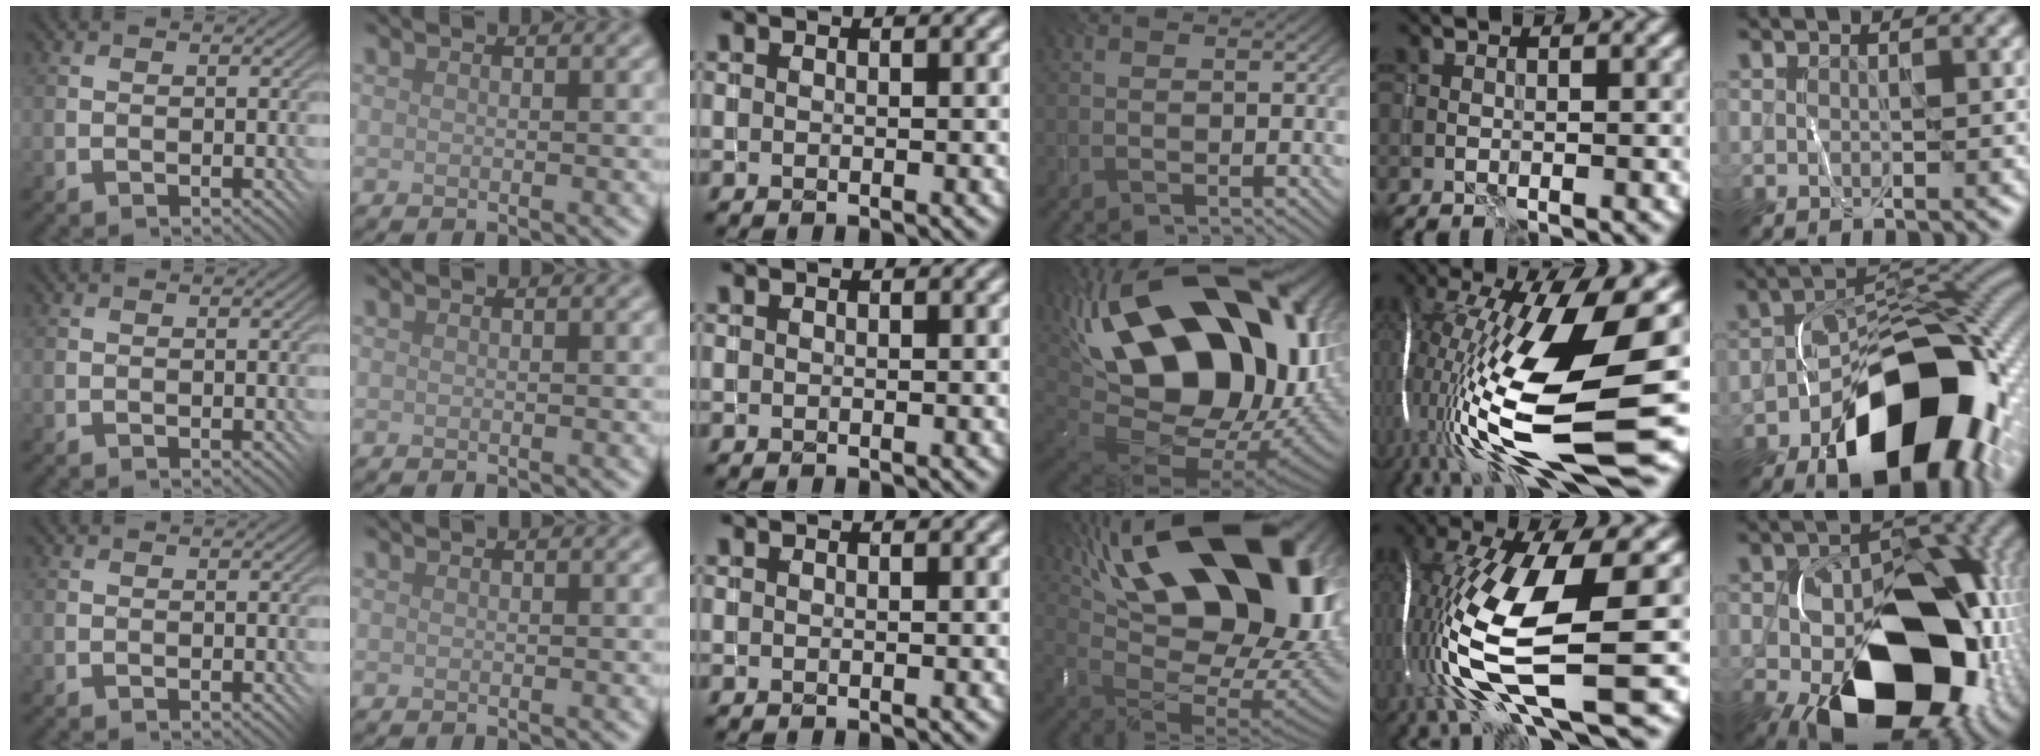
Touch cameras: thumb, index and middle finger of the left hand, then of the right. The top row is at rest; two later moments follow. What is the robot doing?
{"motion": "wrap", "object": "thread"}